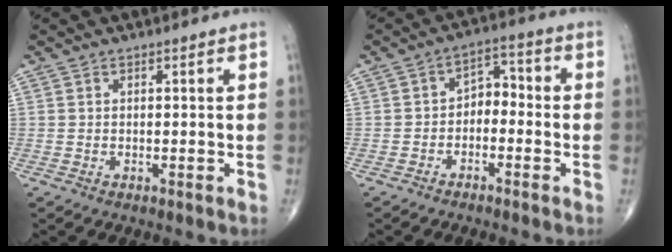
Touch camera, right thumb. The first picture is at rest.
{"total": 5.2, "force": [-1.6, 3.6, 3.4], "torque": [-0.032, 0.037, -0.040]}